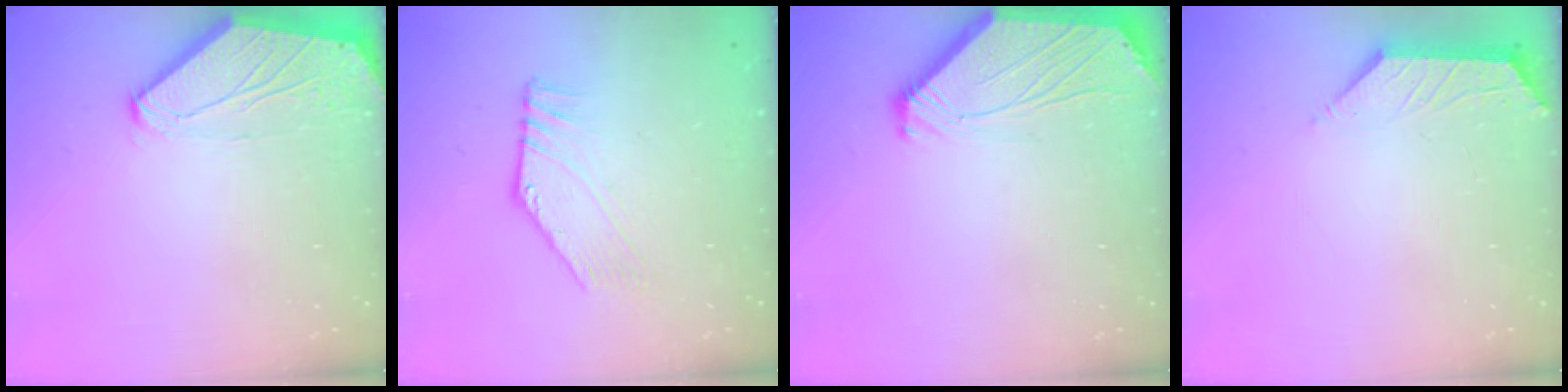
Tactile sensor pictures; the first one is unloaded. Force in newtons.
{"total": 2.8, "press": 2.8, "slide": 0.0}
{"total": 2.4, "press": 2.4, "slide": 0.6}
{"total": 1.9, "press": 1.9, "slide": 0.4}